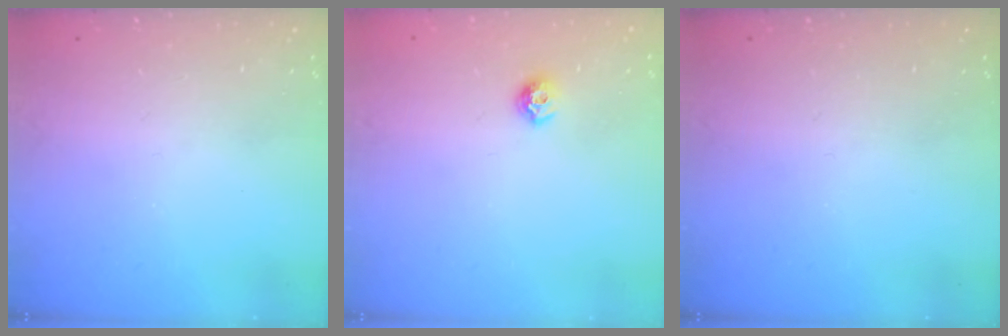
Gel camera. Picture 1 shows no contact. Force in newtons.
{"total": 6.4, "press": 6.3, "slide": 0.9}
{"total": 0.0}